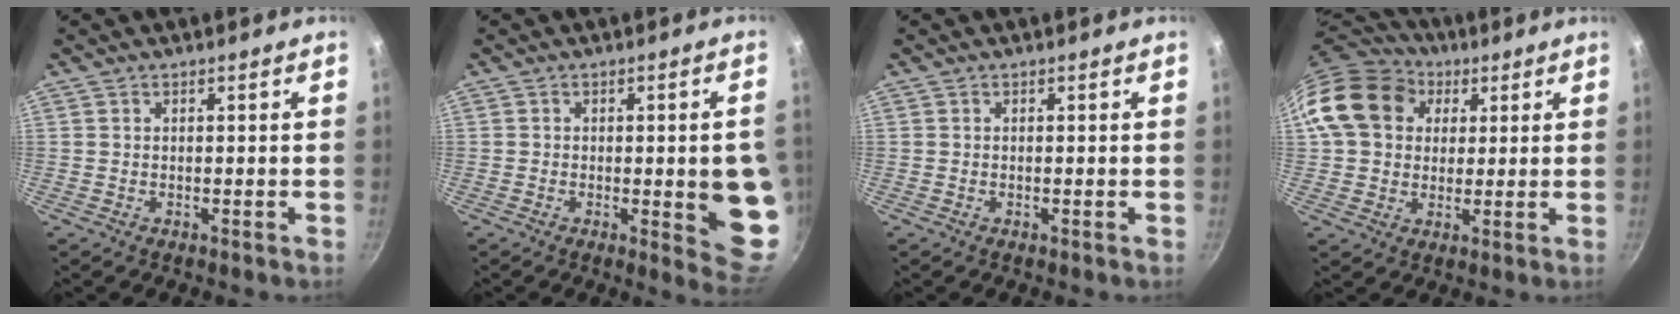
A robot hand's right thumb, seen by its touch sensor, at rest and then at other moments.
{"total": 10.7, "force": [-1.1, 3.0, 10.3], "torque": [-0.098, -0.004, -0.011]}
{"total": 0.0}
{"total": 16.0, "force": [4.6, 12.9, 8.3], "torque": [-0.133, 0.020, 0.069]}